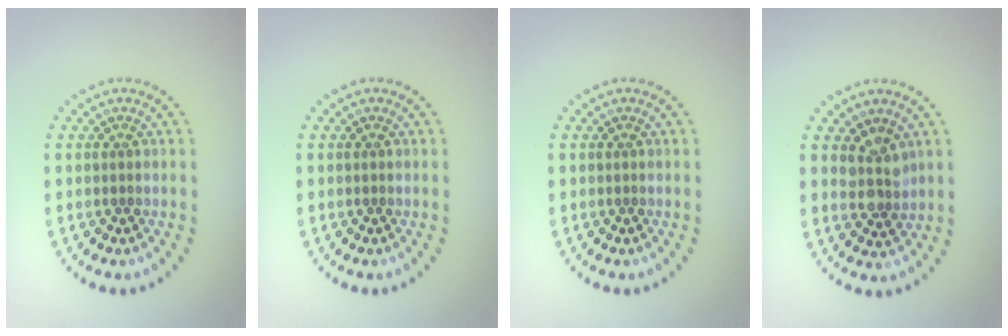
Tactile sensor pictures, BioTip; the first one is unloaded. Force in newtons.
{"total": 0.0}
{"total": 0.0}
{"total": 2.6, "press": 2.2, "slide": 1.3}